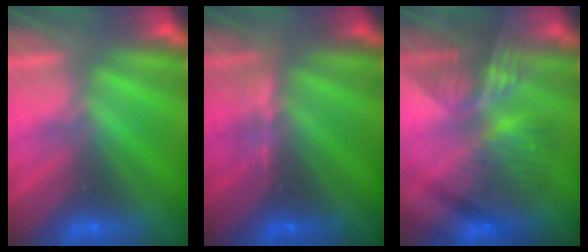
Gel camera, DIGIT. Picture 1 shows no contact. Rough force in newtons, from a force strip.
{"total": 2.8}
{"total": 7.1}